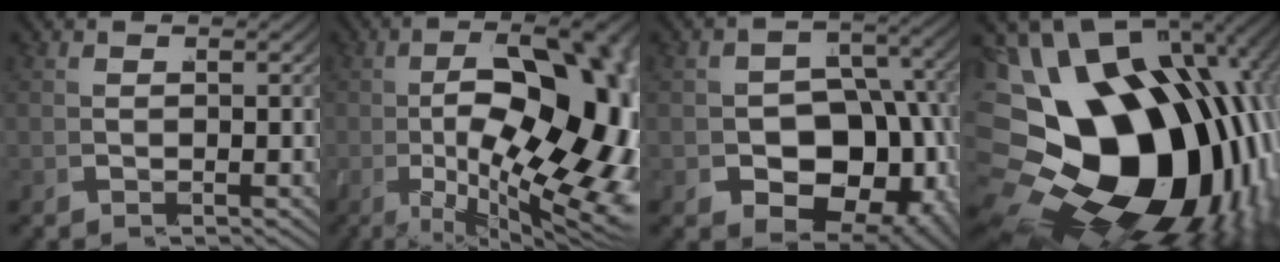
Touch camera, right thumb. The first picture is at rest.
{"total": 23.4, "force": [-2.7, 13.0, 19.3], "torque": [-0.309, -0.060, 0.004]}
{"total": 14.4, "force": [-2.6, 10.7, 9.2], "torque": [-0.184, -0.069, -0.009]}
{"total": 31.1, "force": [-3.3, 21.6, 22.1], "torque": [-0.400, -0.066, -0.023]}